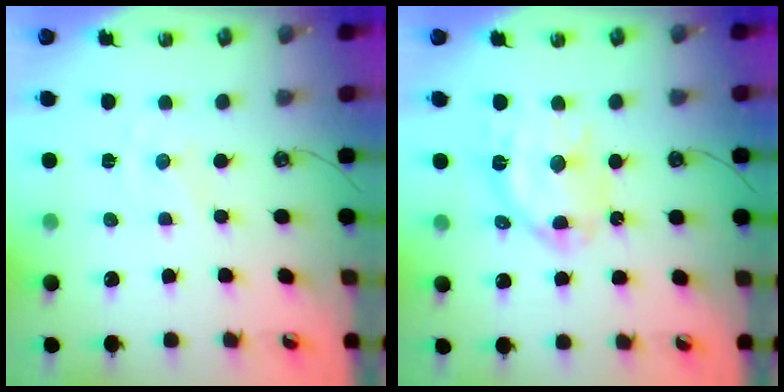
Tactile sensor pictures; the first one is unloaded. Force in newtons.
{"total": 15.9, "press": 15.9, "slide": 1.6}